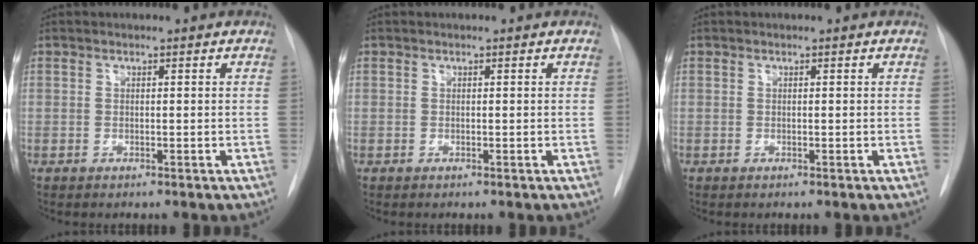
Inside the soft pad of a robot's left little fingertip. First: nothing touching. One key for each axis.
{"total": 0.0}
{"total": 0.0}